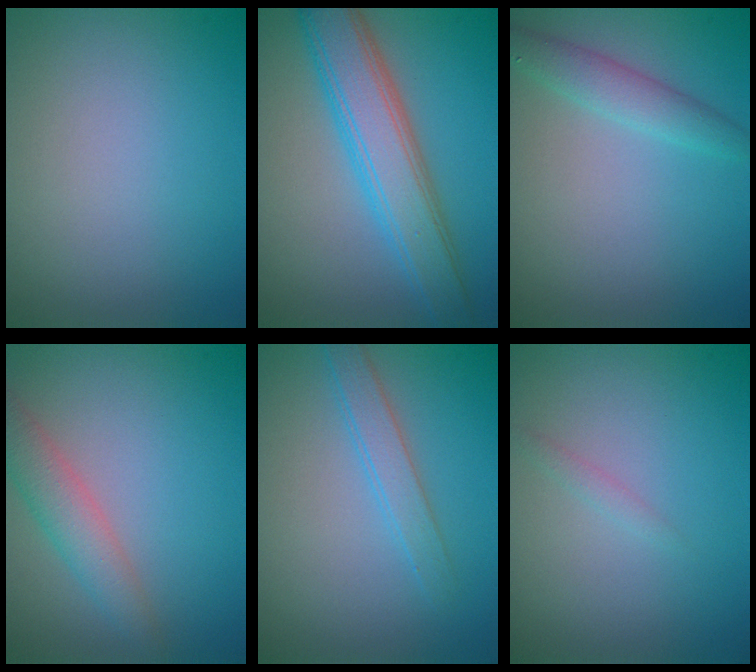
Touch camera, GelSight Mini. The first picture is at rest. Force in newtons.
{"total": 6.3, "press": 6.3, "slide": 0.1}
{"total": 2.3, "press": 2.3, "slide": 0.1}
{"total": 3.1, "press": 3.1, "slide": 0.0}
{"total": 1.7, "press": 1.7, "slide": 0.1}
{"total": 0.7, "press": 0.7, "slide": 0.0}